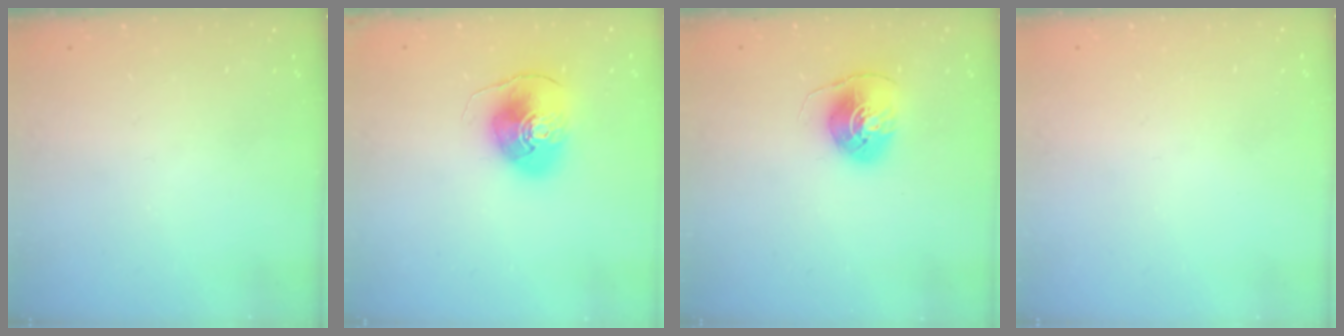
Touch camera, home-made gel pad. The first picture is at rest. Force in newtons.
{"total": 10.3, "press": 10.2, "slide": 1.5}
{"total": 8.3, "press": 8.3, "slide": 0.4}
{"total": 0.7, "press": 0.7, "slide": 0.3}